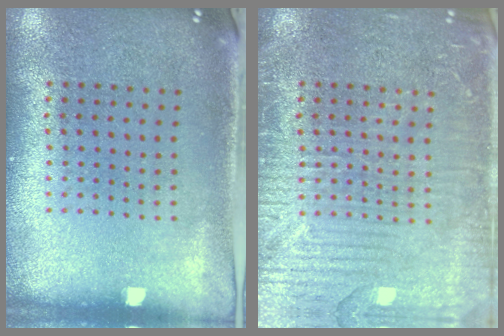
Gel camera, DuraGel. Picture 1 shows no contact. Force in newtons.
{"total": 5.8, "press": 5.8, "slide": 0.7}